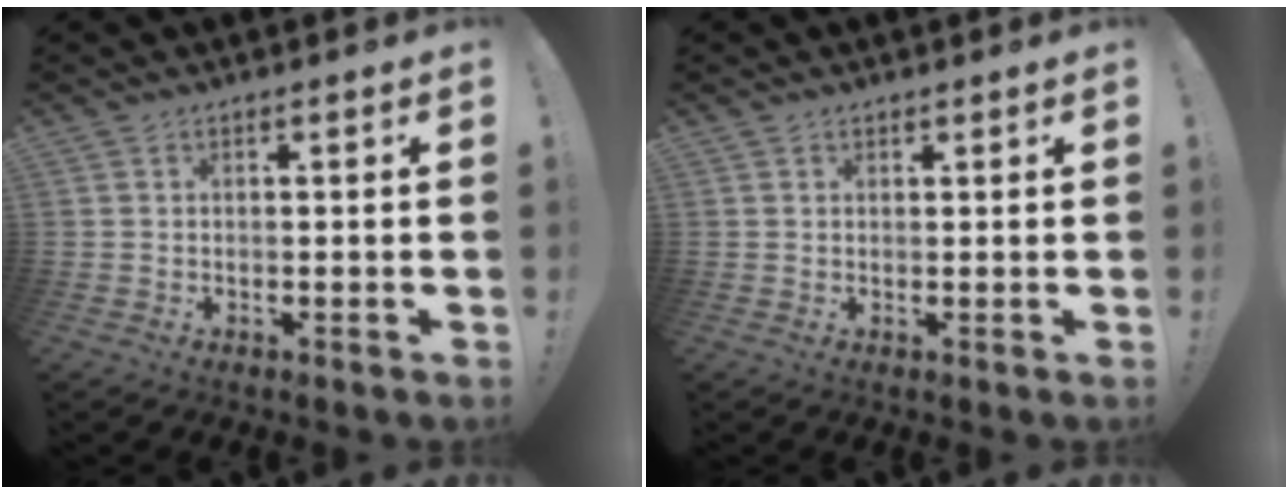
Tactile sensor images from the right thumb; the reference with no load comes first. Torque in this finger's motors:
{"motor_torque": [0.04, 0.11, -0.11, -0.09, -0.11]}